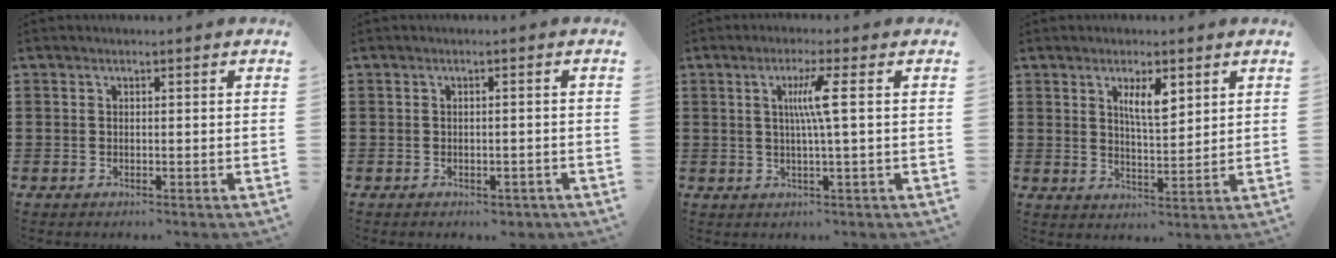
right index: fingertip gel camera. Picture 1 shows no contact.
{"total": 1.2, "force": [-1.1, 0.4, 0.4], "torque": [-0.013, -0.001, -0.022]}
{"total": 5.0, "force": [0.7, -0.6, 4.9], "torque": [-0.093, -0.005, 0.005]}
{"total": 4.7, "force": [2.3, 1.4, 3.8], "torque": [-0.073, 0.002, 0.038]}